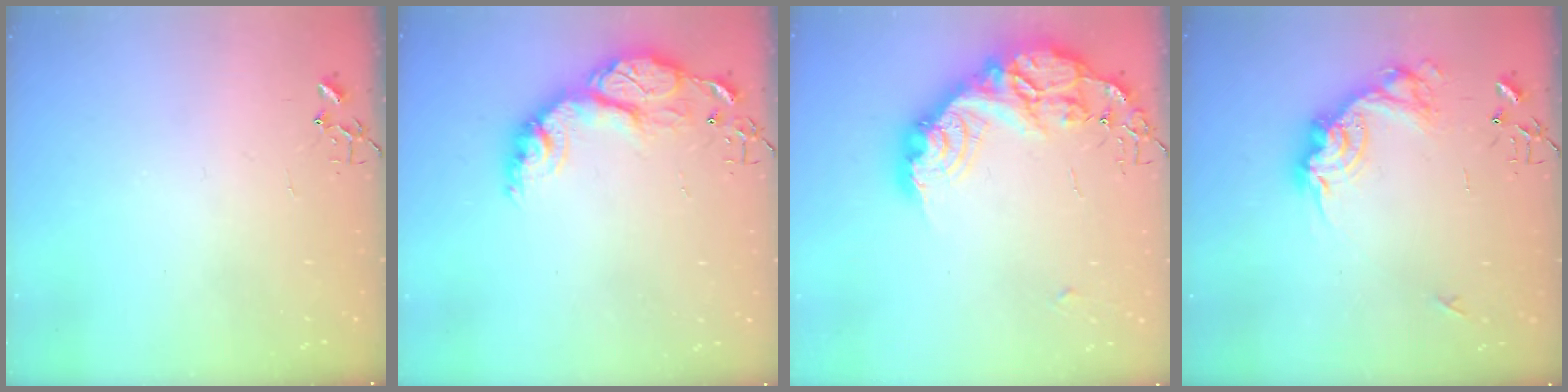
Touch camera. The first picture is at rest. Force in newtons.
{"total": 16.7, "press": 16.7, "slide": 1.3}
{"total": 24.7, "press": 24.6, "slide": 2.0}
{"total": 17.6, "press": 17.6, "slide": 1.0}